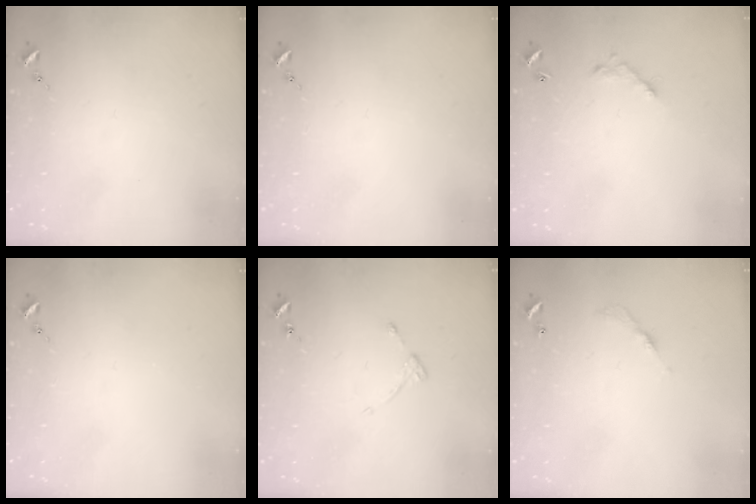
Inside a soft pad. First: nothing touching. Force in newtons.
{"total": 0.0}
{"total": 5.2, "press": 5.2, "slide": 0.2}
{"total": 0.0}
{"total": 4.8, "press": 4.7, "slide": 0.5}
{"total": 3.6, "press": 3.6, "slide": 0.2}